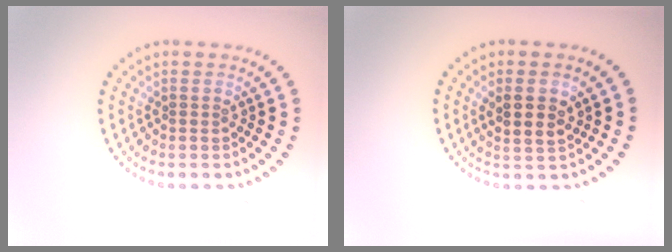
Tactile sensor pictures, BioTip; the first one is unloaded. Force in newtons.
{"total": 2.8, "press": 2.6, "slide": 0.9}